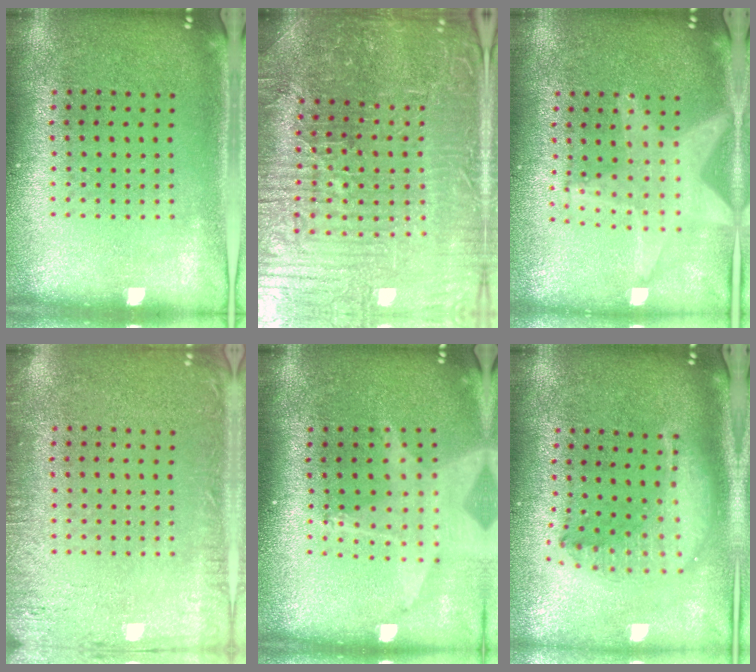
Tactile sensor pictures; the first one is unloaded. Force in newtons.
{"total": 5.5, "press": 5.2, "slide": 1.5}
{"total": 2.0, "press": 1.7, "slide": 1.0}
{"total": 2.5, "press": 2.5, "slide": 0.3}
{"total": 2.0, "press": 1.5, "slide": 1.2}
{"total": 2.2, "press": 1.7, "slide": 1.4}